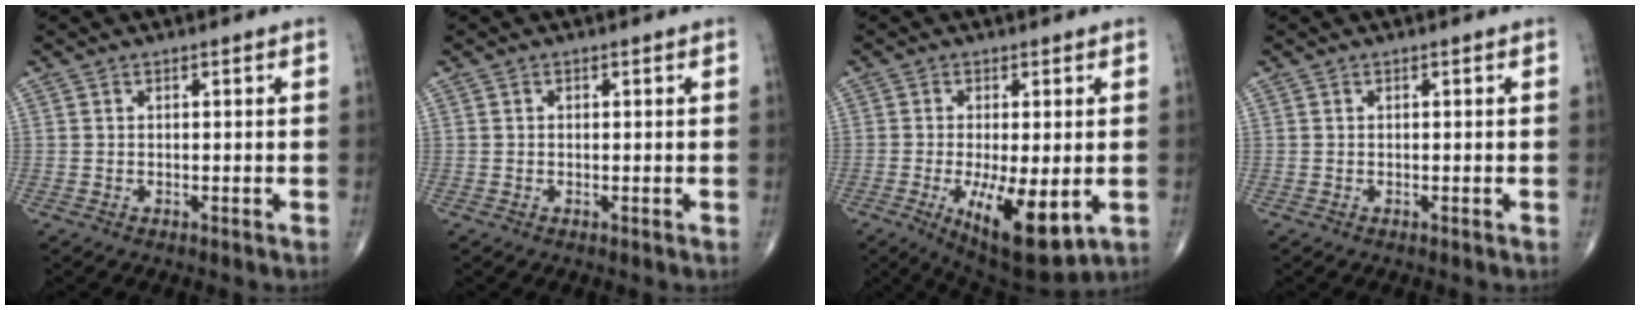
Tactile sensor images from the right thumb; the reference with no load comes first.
{"total": 0.0}
{"total": 12.8, "force": [-3.4, 4.4, 11.6], "torque": [-0.181, -0.025, -0.039]}
{"total": 0.0}